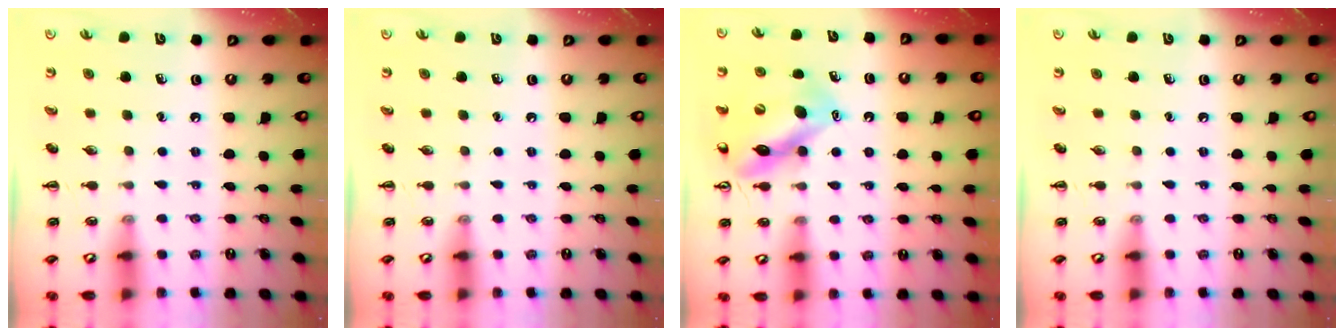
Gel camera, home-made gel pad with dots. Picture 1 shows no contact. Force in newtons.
{"total": 0.0}
{"total": 12.1, "press": 11.6, "slide": 3.3}
{"total": 0.0}